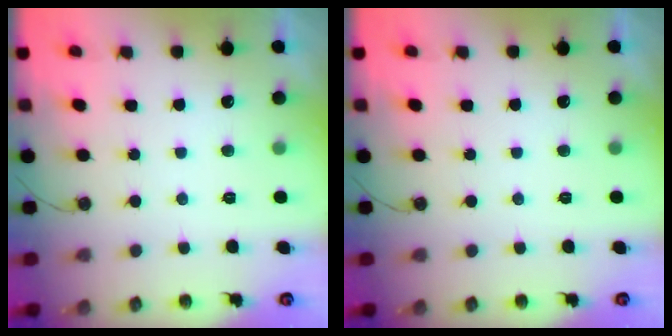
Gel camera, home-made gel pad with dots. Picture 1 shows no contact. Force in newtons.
{"total": 0.0}